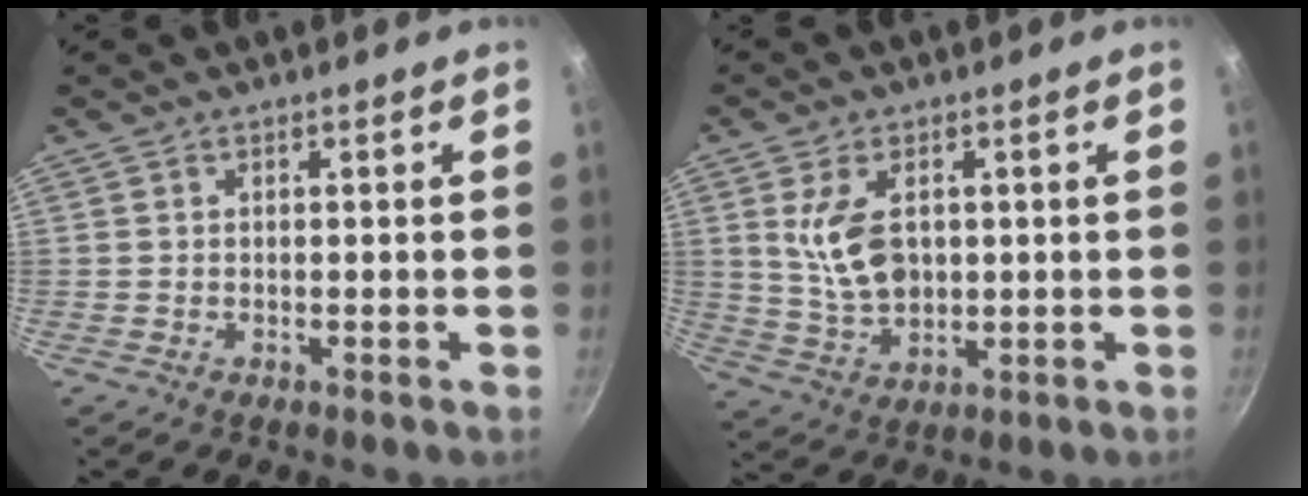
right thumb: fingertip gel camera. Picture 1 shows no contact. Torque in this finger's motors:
{"motor_torque": [-0.48, 0.70, 0.54, 0.67, 0.11]}